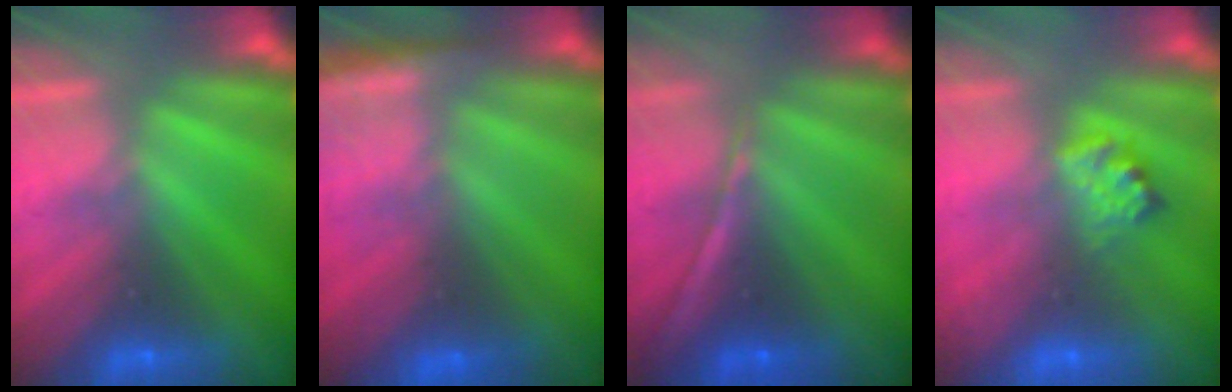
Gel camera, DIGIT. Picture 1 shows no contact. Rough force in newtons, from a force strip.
{"total": 9.3}
{"total": 1.3}
{"total": 2.3}